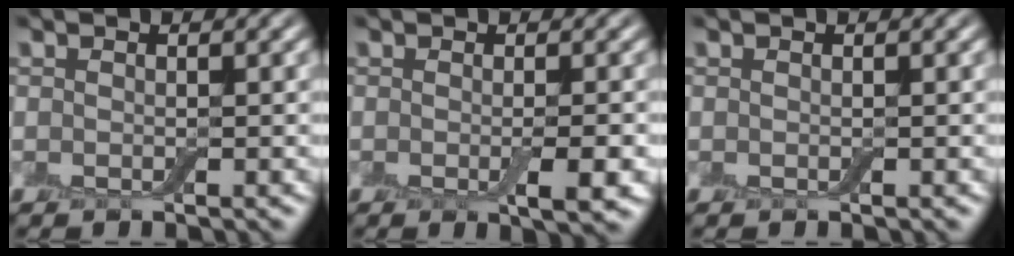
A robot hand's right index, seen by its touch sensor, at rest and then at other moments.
{"total": 2.6, "force": [-0.5, 0.4, 2.5], "torque": [-0.038, -0.006, -0.005]}
{"total": 0.0}